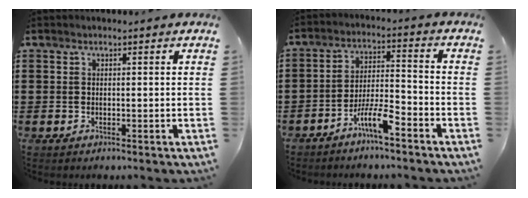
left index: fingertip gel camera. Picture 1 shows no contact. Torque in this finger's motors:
{"motor_torque": [0.42, 0.26, 0.24, 0.07]}